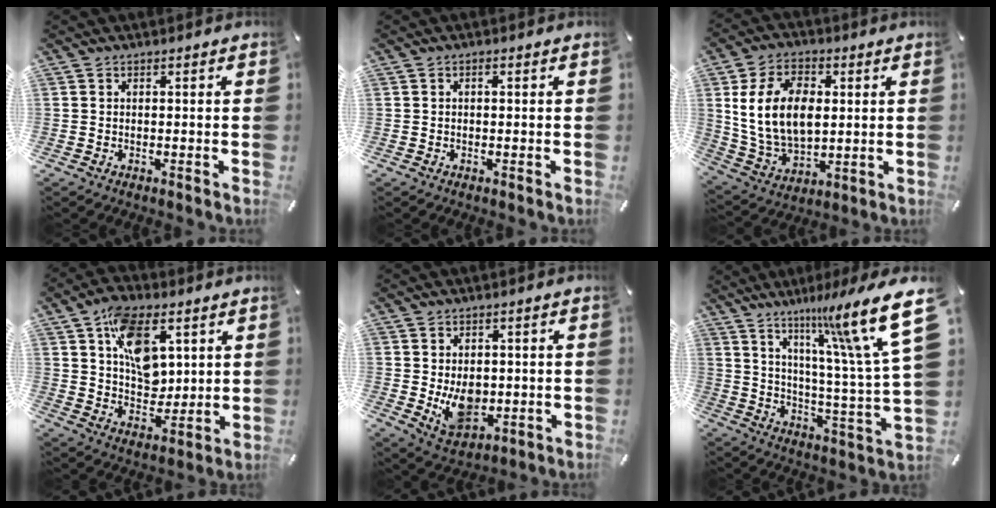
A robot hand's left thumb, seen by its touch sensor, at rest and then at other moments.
{"total": 0.8, "force": [0.1, 0.4, 0.6], "torque": [-0.012, 0.002, 0.000]}
{"total": 15.0, "force": [2.3, 10.7, 10.4], "torque": [-0.224, 0.009, 0.041]}
{"total": 14.3, "force": [5.5, 9.4, 9.2], "torque": [-0.145, -0.004, 0.104]}
{"total": 8.9, "force": [-0.6, 6.8, 5.8], "torque": [-0.079, -0.004, -0.006]}
{"total": 21.3, "force": [12.4, 3.6, 17.0], "torque": [-0.251, -0.083, 0.191]}